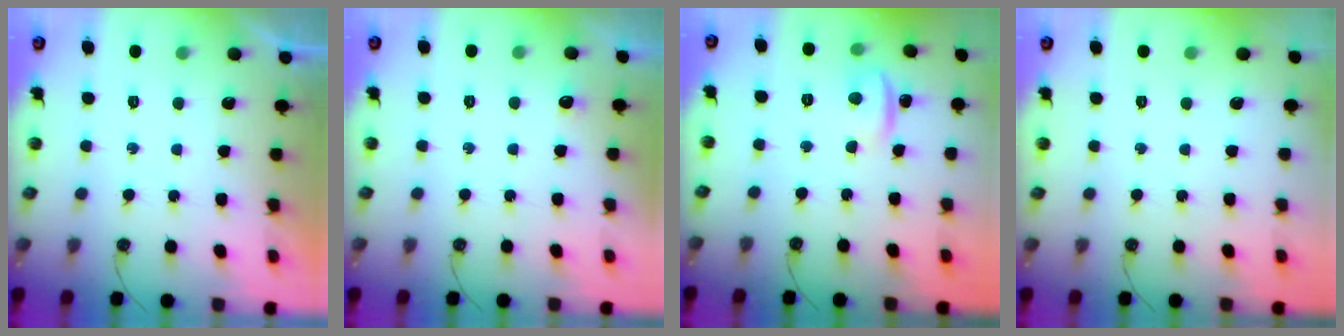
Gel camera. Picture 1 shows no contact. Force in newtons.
{"total": 4.7, "press": 4.5, "slide": 1.3}
{"total": 11.6, "press": 2.8, "slide": 11.2}
{"total": 0.0}